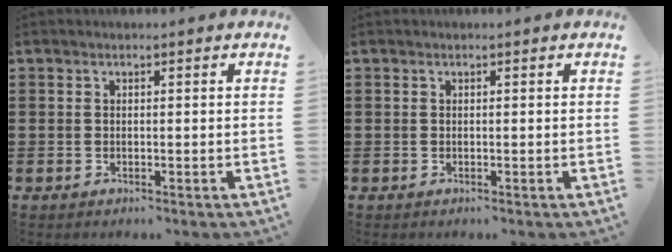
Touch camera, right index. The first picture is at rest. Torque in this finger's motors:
{"motor_torque": [-0.33, 0.83, 0.00, 0.00]}